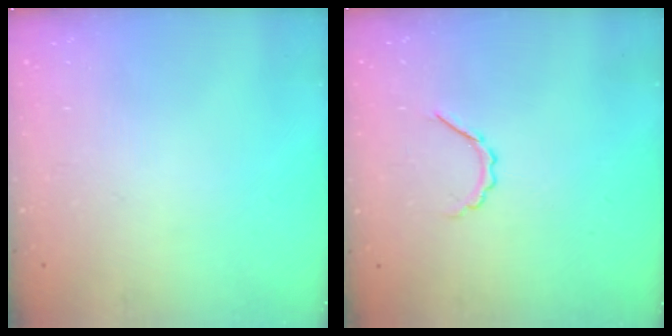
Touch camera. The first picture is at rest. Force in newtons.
{"total": 3.5, "press": 3.4, "slide": 0.7}